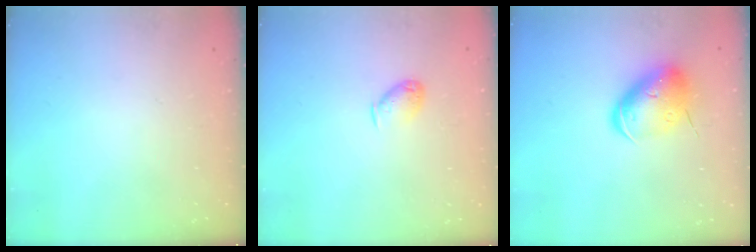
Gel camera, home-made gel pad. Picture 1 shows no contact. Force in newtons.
{"total": 6.2, "press": 6.1, "slide": 0.5}
{"total": 11.6, "press": 11.5, "slide": 1.9}